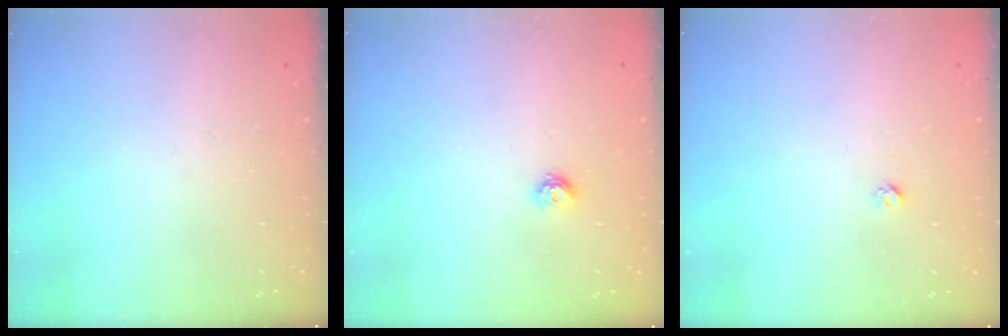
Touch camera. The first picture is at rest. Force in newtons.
{"total": 4.6, "press": 4.5, "slide": 0.6}
{"total": 1.9, "press": 1.9, "slide": 0.1}